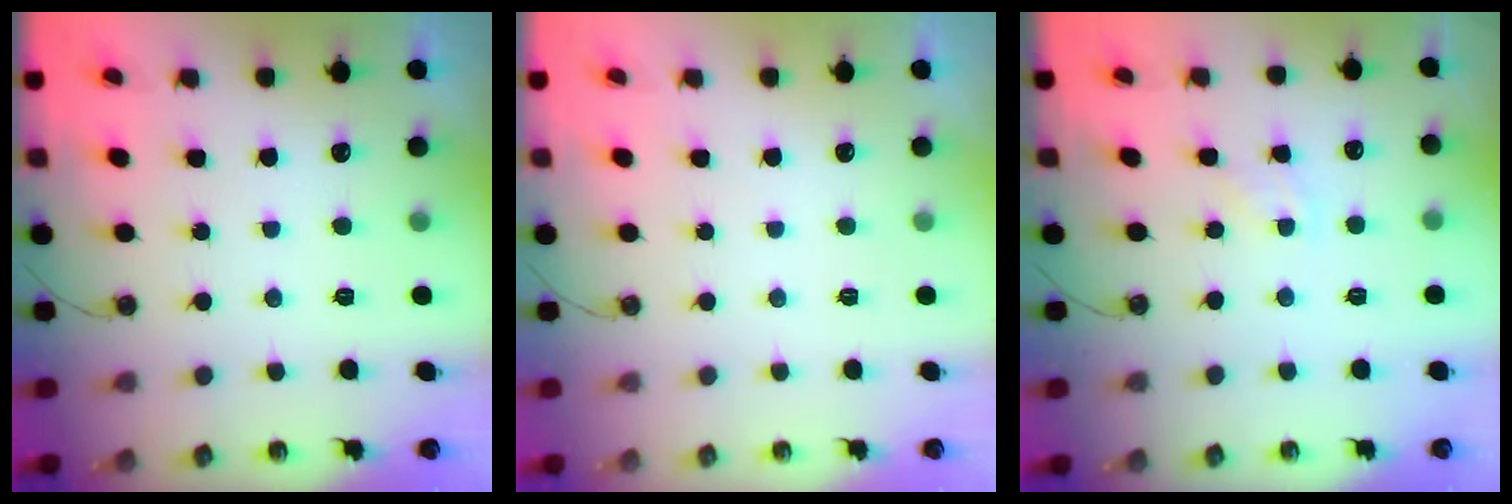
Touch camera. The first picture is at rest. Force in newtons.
{"total": 0.0}
{"total": 2.3, "press": 2.2, "slide": 0.4}